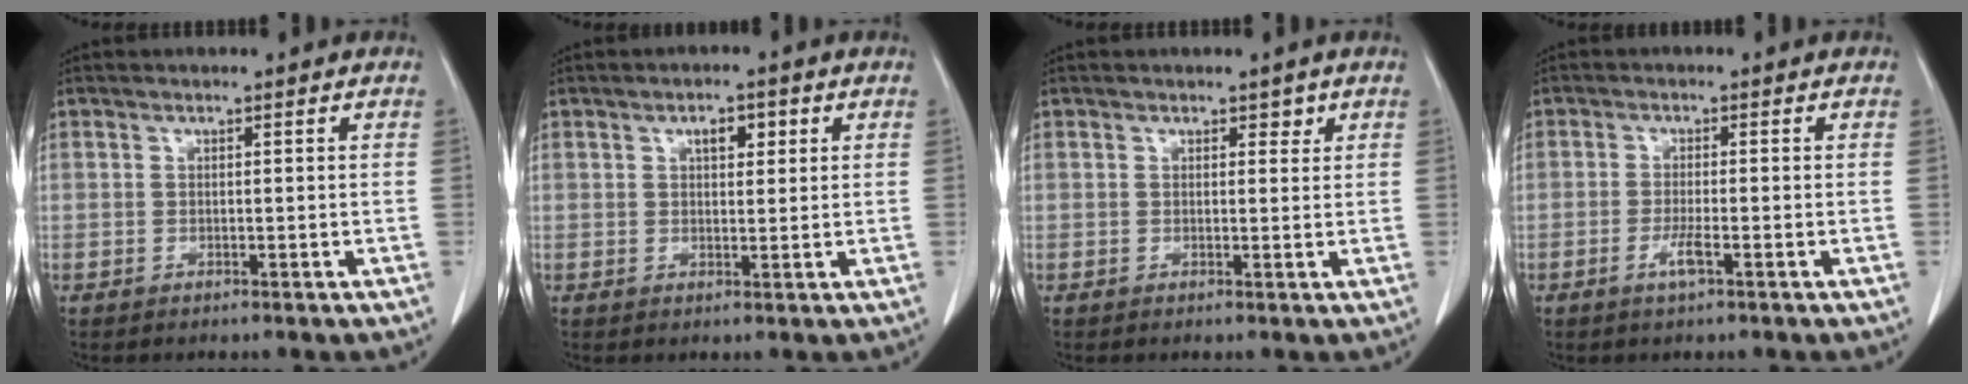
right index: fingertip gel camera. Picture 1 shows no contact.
{"total": 3.7, "force": [1.5, 1.9, 2.8], "torque": [-0.047, 0.007, 0.024]}
{"total": 1.8, "force": [1.0, 1.3, 0.9], "torque": [-0.015, 0.007, 0.017]}
{"total": 3.1, "force": [-1.4, 0.6, 2.7], "torque": [-0.053, -0.001, -0.026]}